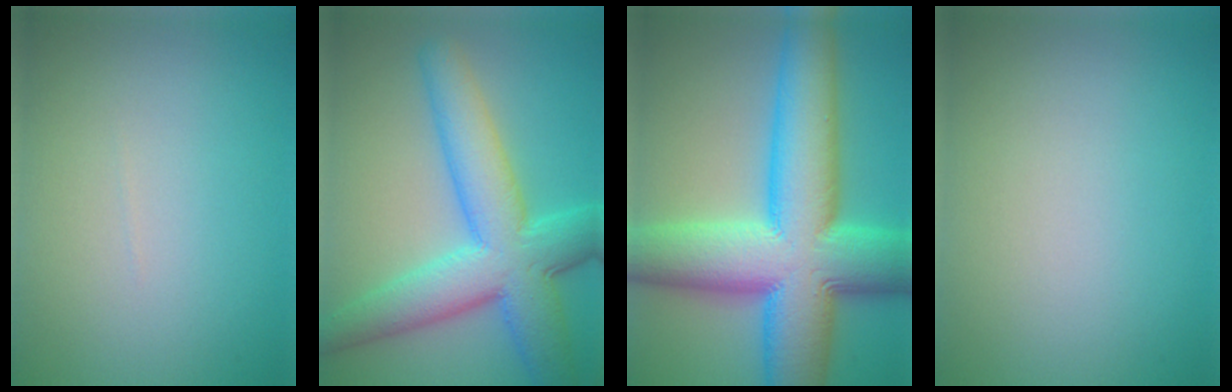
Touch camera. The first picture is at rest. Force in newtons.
{"total": 9.5, "press": 9.5, "slide": 0.1}
{"total": 15.4, "press": 15.4, "slide": 0.3}
{"total": 0.0}